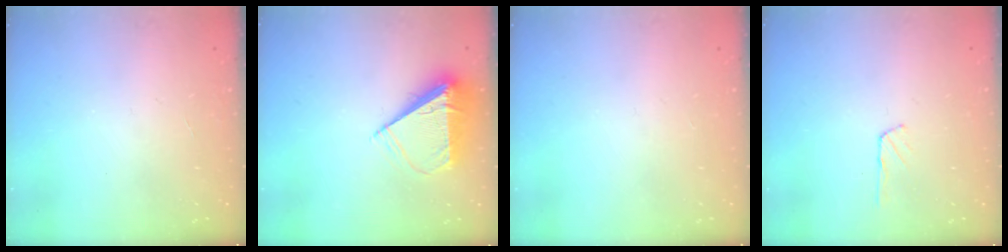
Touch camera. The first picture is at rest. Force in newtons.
{"total": 7.4, "press": 7.2, "slide": 1.3}
{"total": 1.9, "press": 1.9, "slide": 0.3}
{"total": 3.2, "press": 3.2, "slide": 0.2}